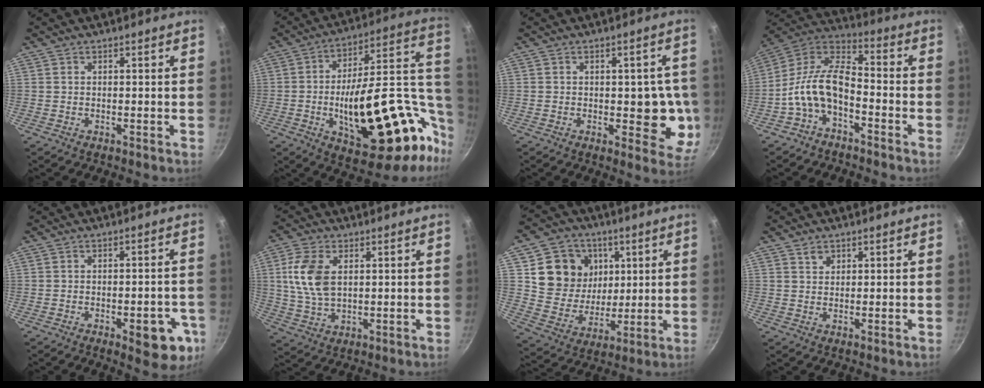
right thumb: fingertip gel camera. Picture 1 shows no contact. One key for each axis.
{"total": 32.9, "fx": -6.4, "fy": 15.3, "fz": 28.4, "tx": -0.376, "ty": 0.036, "tz": -0.074}
{"total": 10.6, "fx": -1.0, "fy": 5.2, "fz": 9.1, "tx": -0.053, "ty": -0.006, "tz": -0.014}
{"total": 12.7, "fx": -4.6, "fy": 6.9, "fz": 9.6, "tx": -0.181, "ty": 0.061, "tz": -0.105}
{"total": 10.2, "fx": -3.9, "fy": 4.5, "fz": 8.3, "tx": -0.065, "ty": 0.018, "tz": -0.043}
{"total": 9.9, "fx": 2.1, "fy": 5.9, "fz": 7.7, "tx": -0.148, "ty": -0.006, "tz": 0.042}
{"total": 14.9, "fx": 4.8, "fy": 12.9, "fz": 5.7, "tx": -0.066, "ty": -0.020, "tz": 0.091}
{"total": 1.9, "fx": 1.1, "fy": 1.4, "fz": 0.7, "tx": -0.005, "ty": -0.001, "tz": 0.018}